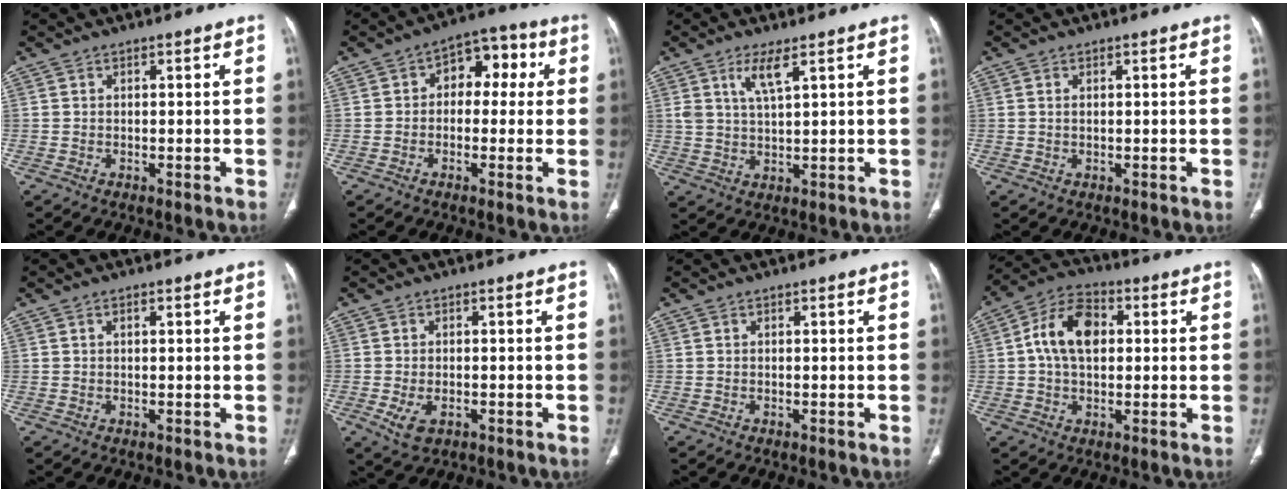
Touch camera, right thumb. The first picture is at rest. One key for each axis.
{"total": 8.7, "fx": 1.4, "fy": 5.9, "fz": 6.3, "tx": -0.039, "ty": 0.029, "tz": 0.010}
{"total": 4.9, "fx": 2.7, "fy": 1.1, "fz": 3.9, "tx": -0.083, "ty": -0.016, "tz": 0.061}
{"total": 0.7, "fx": 0.3, "fy": 0.3, "fz": 0.5, "tx": -0.013, "ty": 0.003, "tz": 0.007}
{"total": 0.9, "fx": 0.4, "fy": 0.4, "fz": 0.7, "tx": -0.014, "ty": 0.004, "tz": 0.006}
{"total": 4.4, "fx": -1.4, "fy": 2.6, "fz": 3.2, "tx": -0.065, "ty": -0.001, "tz": -0.016}
{"total": 0.0}
{"total": 11.1, "fx": 1.5, "fy": 7.1, "fz": 8.4, "tx": -0.143, "ty": 0.022, "tz": 0.021}